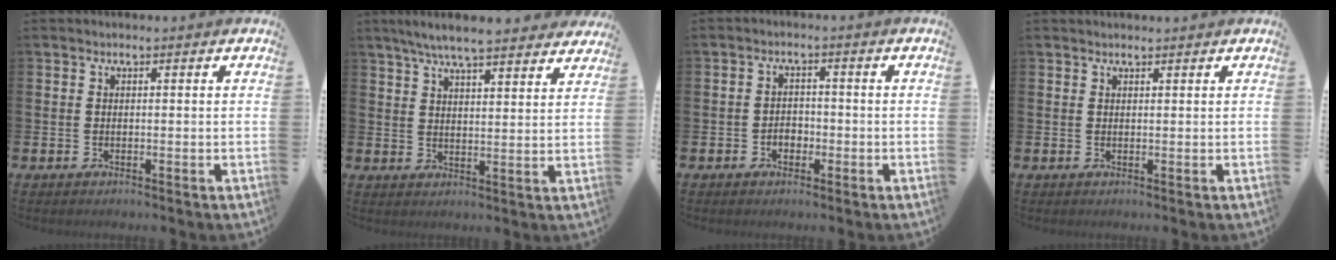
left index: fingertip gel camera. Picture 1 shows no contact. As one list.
[{"total": 6.9, "force": [6.4, 0.6, 2.4], "torque": [-0.057, -0.026, 0.114]}, {"total": 2.0, "force": [-0.9, 1.6, 0.8], "torque": [-0.012, 0.002, -0.023]}, {"total": 0.9, "force": [0.9, 0.0, 0.0], "torque": [0.013, -0.005, 0.013]}]